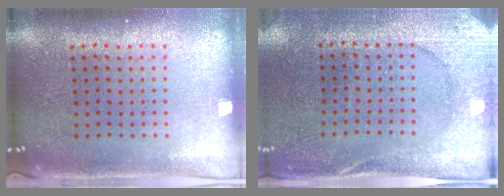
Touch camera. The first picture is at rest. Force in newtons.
{"total": 2.6, "press": 2.6, "slide": 0.4}